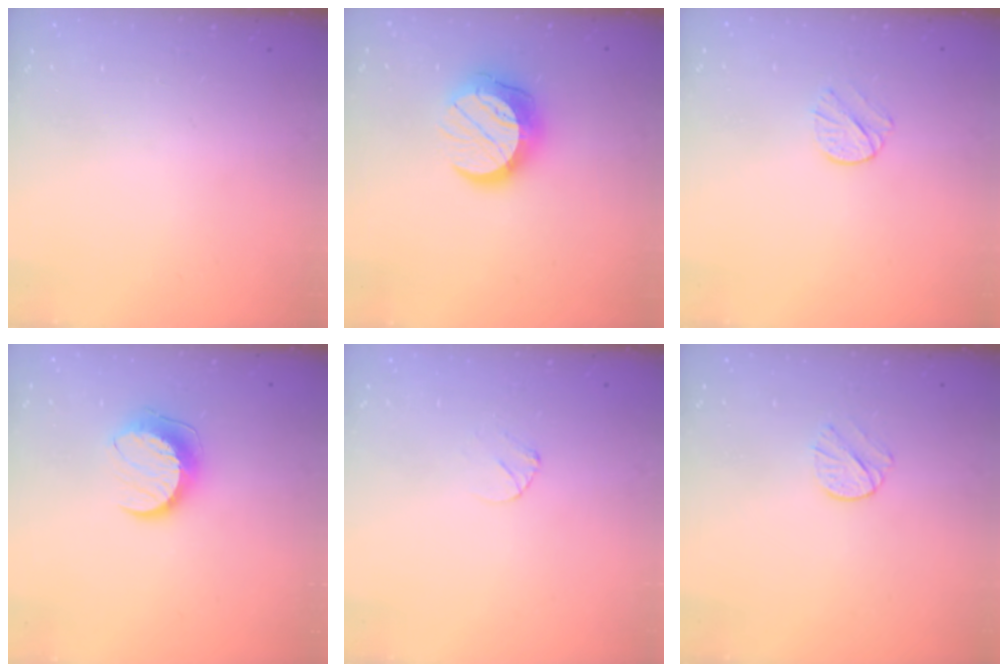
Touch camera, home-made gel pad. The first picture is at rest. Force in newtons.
{"total": 13.1, "press": 13.1, "slide": 0.8}
{"total": 5.4, "press": 5.4, "slide": 0.7}
{"total": 10.2, "press": 10.2, "slide": 0.4}
{"total": 3.0, "press": 3.0, "slide": 0.3}
{"total": 5.4, "press": 5.4, "slide": 0.7}